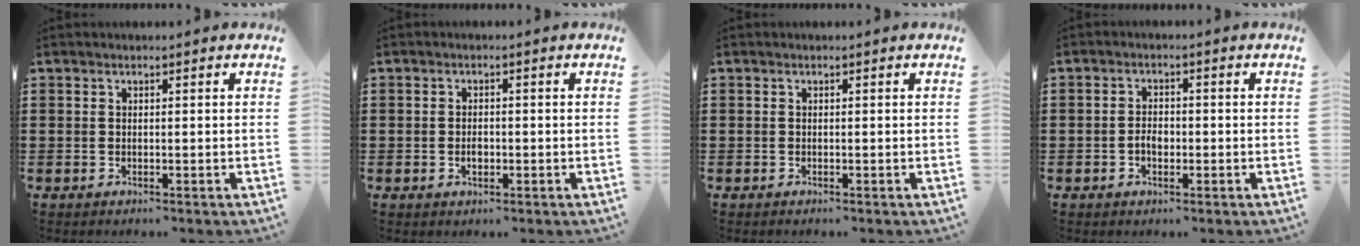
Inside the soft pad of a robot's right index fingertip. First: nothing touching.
{"total": 1.7, "force": [-0.5, 0.9, 1.3], "torque": [-0.026, 0.000, -0.010]}
{"total": 0.0}
{"total": 2.3, "force": [-0.7, 1.3, 1.8], "torque": [-0.034, 0.004, -0.015]}